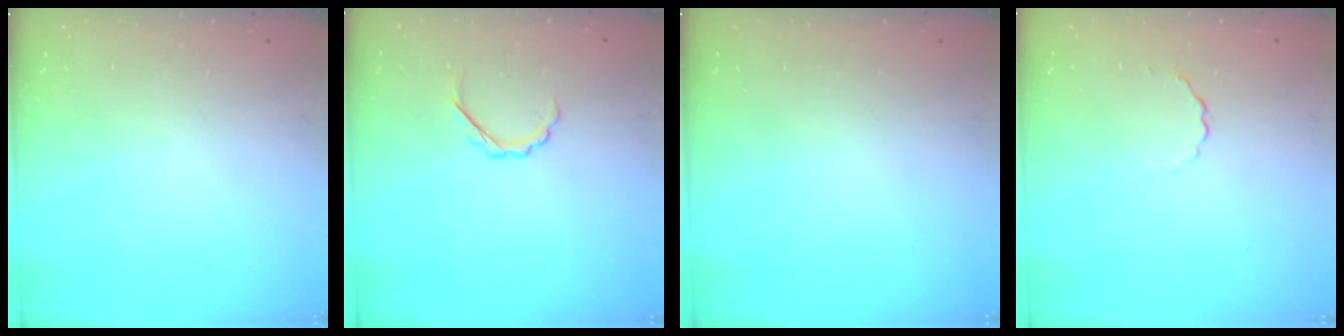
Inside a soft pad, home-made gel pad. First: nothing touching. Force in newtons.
{"total": 3.3, "press": 3.2, "slide": 1.1}
{"total": 0.0}
{"total": 2.2, "press": 2.1, "slide": 0.8}